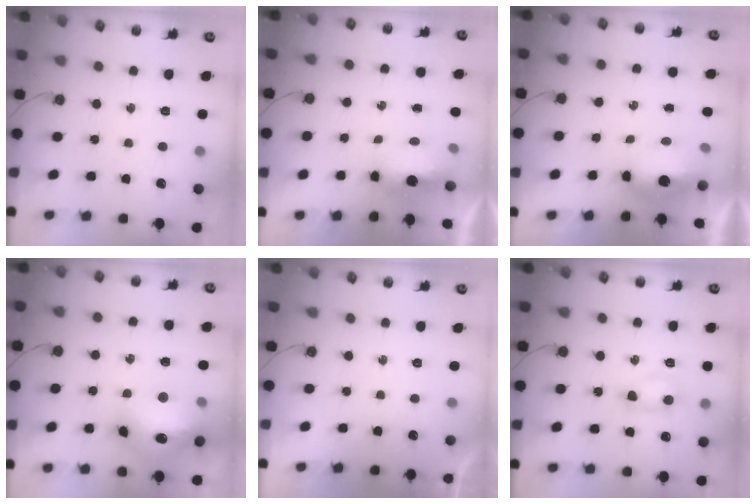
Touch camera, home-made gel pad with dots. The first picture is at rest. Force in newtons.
{"total": 9.6, "press": 7.9, "slide": 5.4}
{"total": 7.9, "press": 7.6, "slide": 2.0}
{"total": 18.3, "press": 18.3, "slide": 1.7}
{"total": 0.0}
{"total": 5.4, "press": 5.3, "slide": 1.1}